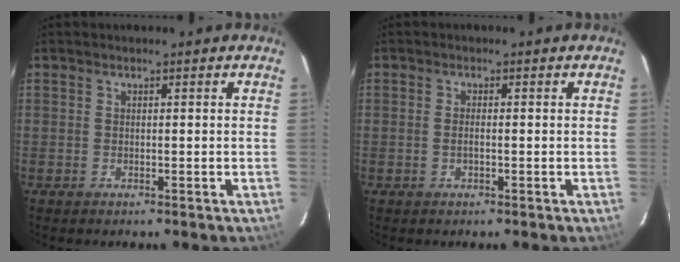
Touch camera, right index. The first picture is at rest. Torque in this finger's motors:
{"motor_torque": [-0.14, 0.10, -0.06, 0.00]}